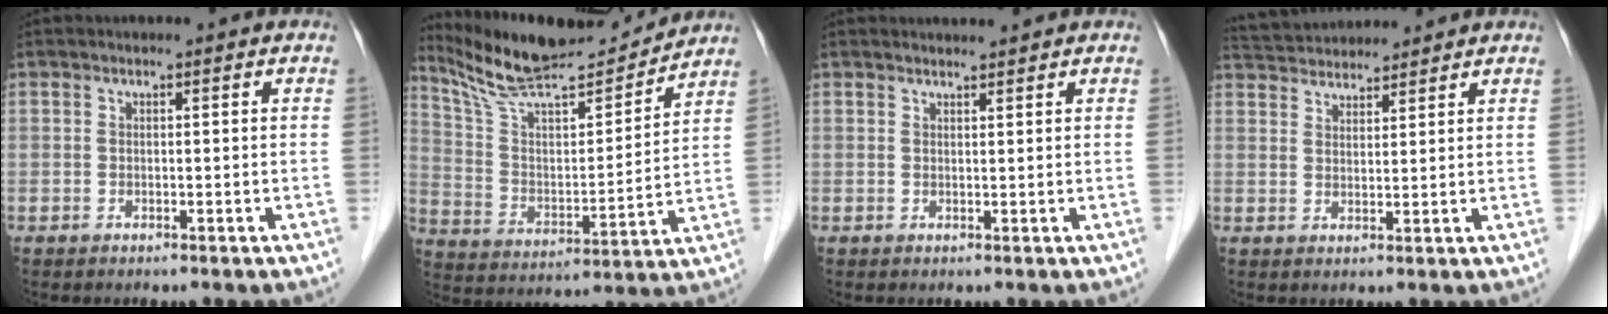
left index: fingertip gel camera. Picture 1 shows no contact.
{"total": 17.3, "force": [16.2, 1.4, 6.0], "torque": [-0.113, -0.003, 0.280]}
{"total": 2.1, "force": [2.1, -0.1, 0.5], "torque": [-0.007, 0.009, 0.033]}
{"total": 8.8, "force": [8.5, 1.4, 1.9], "torque": [-0.039, 0.037, 0.139]}